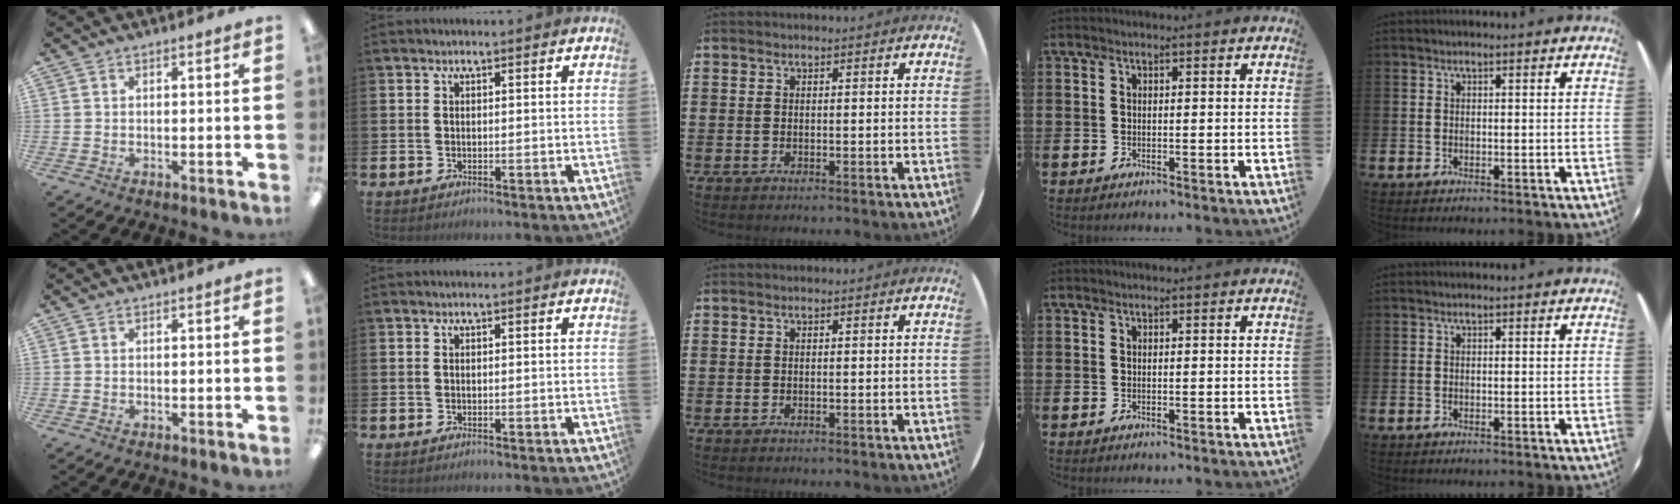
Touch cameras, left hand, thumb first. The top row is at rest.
{}